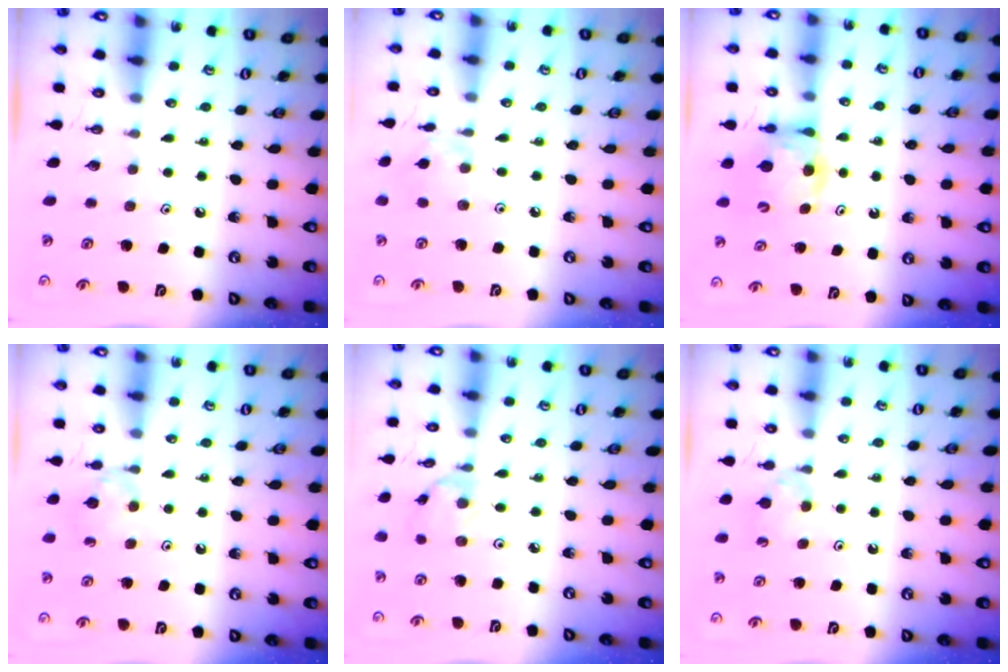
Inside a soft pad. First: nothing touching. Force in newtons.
{"total": 2.0, "press": 2.0, "slide": 0.4}
{"total": 6.1, "press": 6.1, "slide": 0.3}
{"total": 7.4, "press": 7.3, "slide": 0.8}
{"total": 2.4, "press": 2.4, "slide": 0.1}
{"total": 4.3, "press": 4.3, "slide": 0.7}